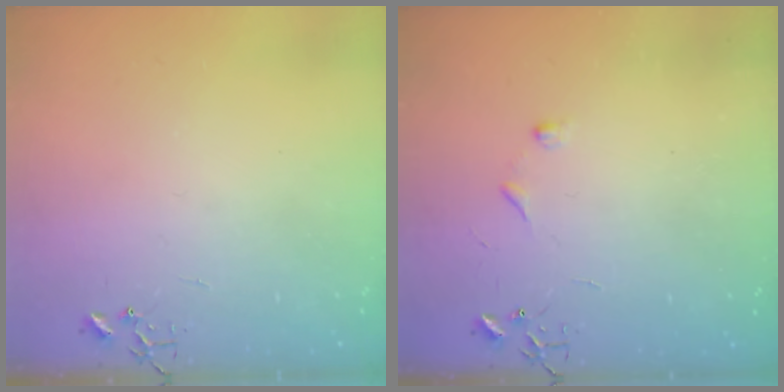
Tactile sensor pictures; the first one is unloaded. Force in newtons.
{"total": 4.3, "press": 4.3, "slide": 0.6}